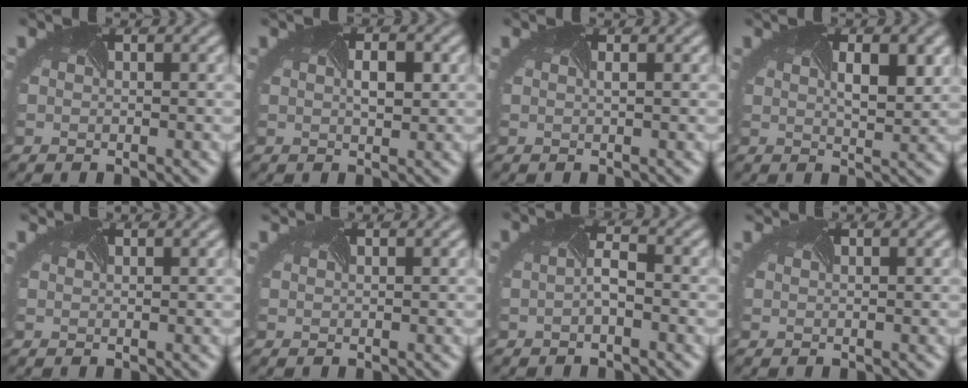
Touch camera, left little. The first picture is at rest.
{"total": 2.2, "force": [0.4, 1.0, 1.9], "torque": [-0.028, -0.003, 0.009]}
{"total": 0.6, "force": [0.2, 0.1, 0.6], "torque": [-0.004, -0.001, -0.003]}
{"total": 3.4, "force": [1.0, 1.1, 3.0], "torque": [-0.048, -0.002, 0.016]}
{"total": 2.2, "force": [2.1, 0.5, 0.6], "torque": [-0.013, 0.006, 0.015]}
{"total": 1.7, "force": [1.7, 0.3, 0.4], "torque": [-0.011, 0.004, 0.014]}
{"total": 1.3, "force": [-0.6, 0.1, 1.1], "torque": [-0.026, -0.002, -0.015]}
{"total": 1.4, "force": [1.4, 0.1, 0.3], "torque": [-0.010, 0.002, 0.012]}